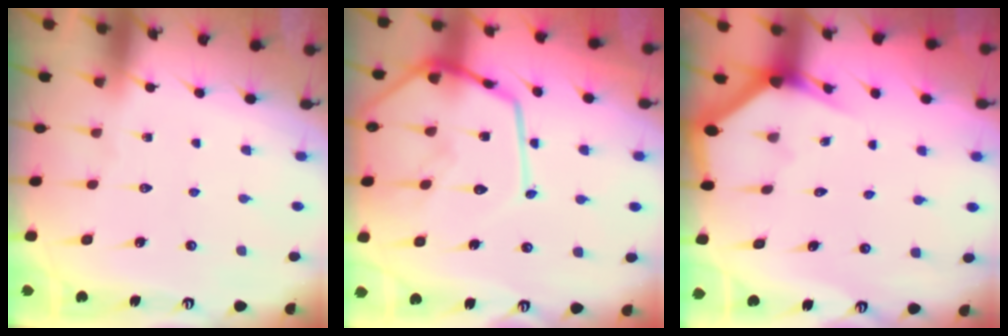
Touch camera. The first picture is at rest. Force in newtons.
{"total": 18.2, "press": 18.1, "slide": 1.7}
{"total": 2.8, "press": 2.8, "slide": 0.1}